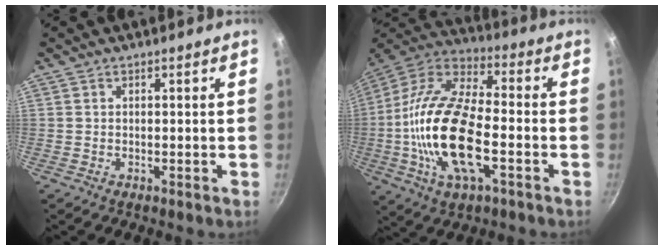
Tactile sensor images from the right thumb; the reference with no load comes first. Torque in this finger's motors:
{"motor_torque": [1.05, 2.68, 2.24, -0.53, 0.26]}